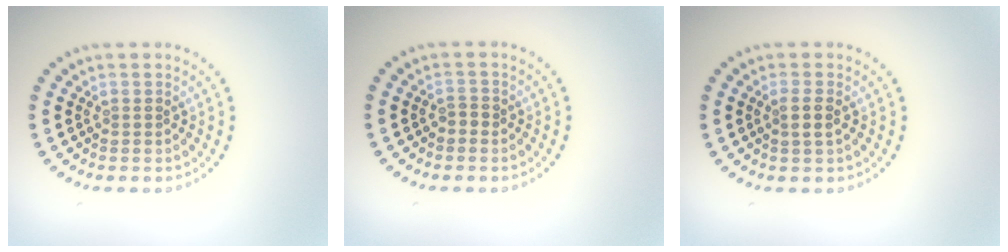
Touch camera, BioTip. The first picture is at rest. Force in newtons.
{"total": 0.9, "press": 0.8, "slide": 0.3}
{"total": 1.4, "press": 1.2, "slide": 0.7}